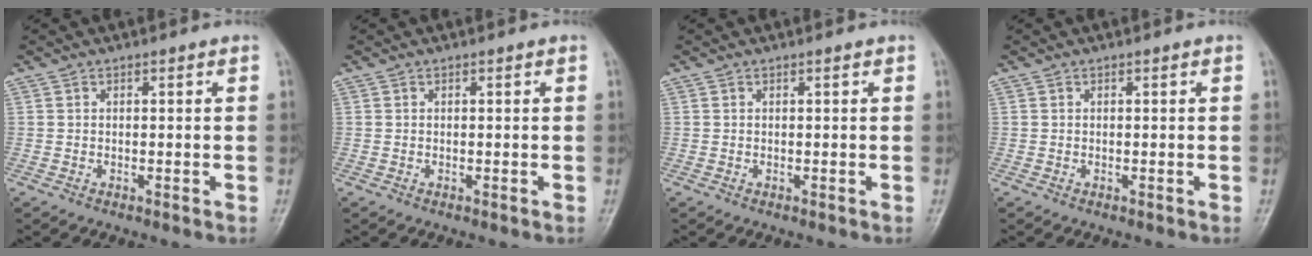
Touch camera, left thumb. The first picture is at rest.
{"total": 0.0}
{"total": 0.0}
{"total": 0.0}